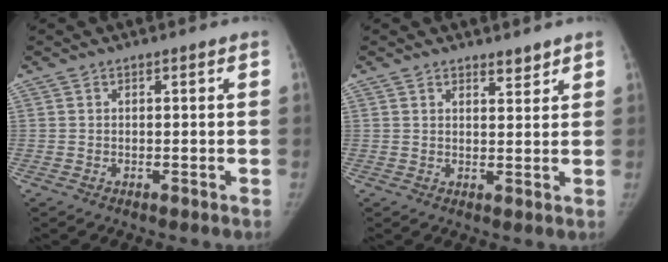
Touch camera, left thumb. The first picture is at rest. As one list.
[{"total": 2.4, "force": [2.1, 0.8, 0.8], "torque": [0.000, -0.017, 0.032]}]